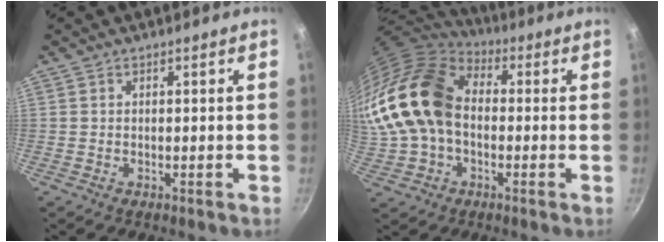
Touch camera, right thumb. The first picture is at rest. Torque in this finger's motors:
{"motor_torque": [1.54, 3.47, 2.09, -0.16, 0.62]}